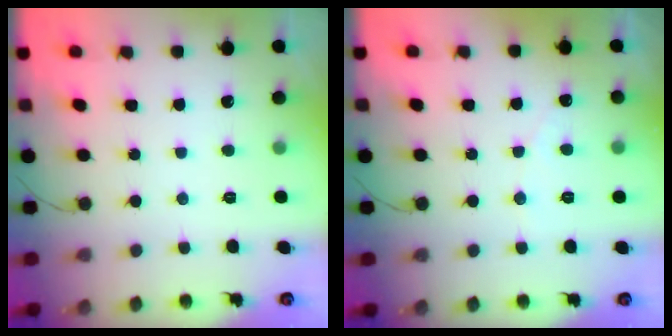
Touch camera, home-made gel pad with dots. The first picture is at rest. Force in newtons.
{"total": 2.5, "press": 2.5, "slide": 0.1}